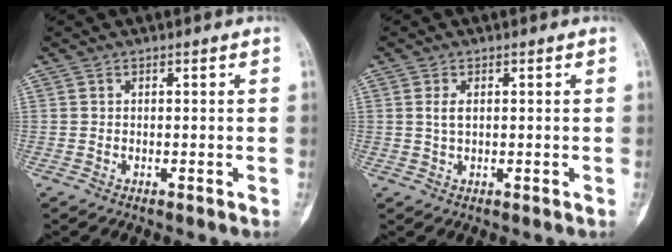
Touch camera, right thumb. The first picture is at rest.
{"total": 1.9, "force": [0.4, 1.0, 1.6], "torque": [-0.033, 0.003, 0.009]}